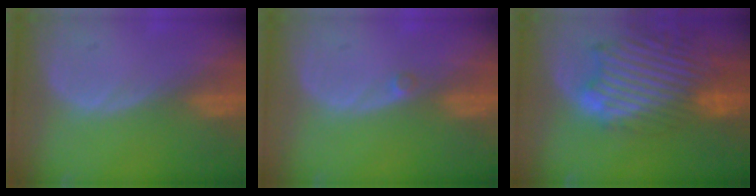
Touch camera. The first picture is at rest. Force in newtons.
{"total": 1.0, "press": 0.8, "slide": 0.5}
{"total": 13.8, "press": 11.7, "slide": 7.3}